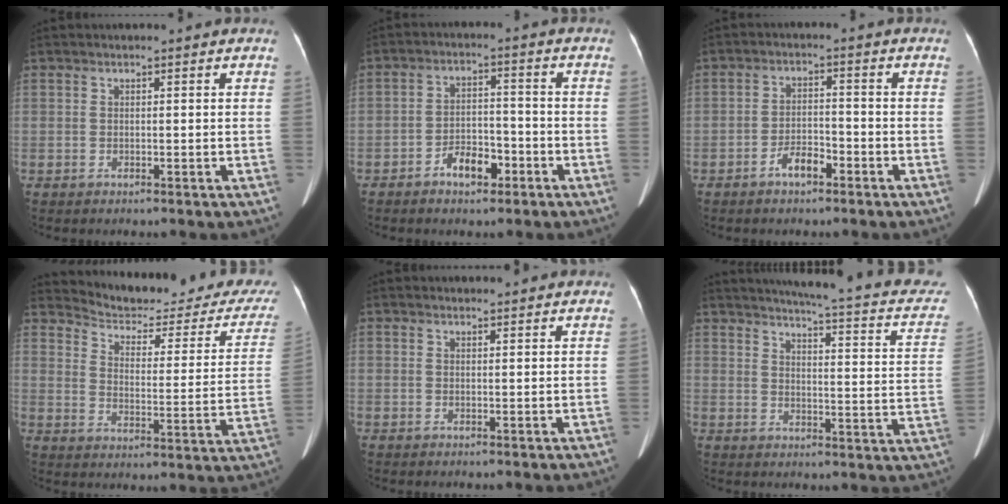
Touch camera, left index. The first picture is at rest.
{"total": 5.3, "force": [-3.2, 2.7, 3.3], "torque": [-0.060, 0.013, -0.052]}
{"total": 3.8, "force": [-2.5, 1.5, 2.4], "torque": [-0.046, 0.007, -0.046]}
{"total": 22.2, "force": [21.3, 3.1, 5.5], "torque": [-0.068, -0.087, 0.255]}
{"total": 2.8, "force": [2.7, 0.5, 0.5], "torque": [-0.011, 0.017, 0.033]}
{"total": 21.0, "force": [17.9, 2.9, 10.5], "torque": [-0.135, -0.036, 0.195]}